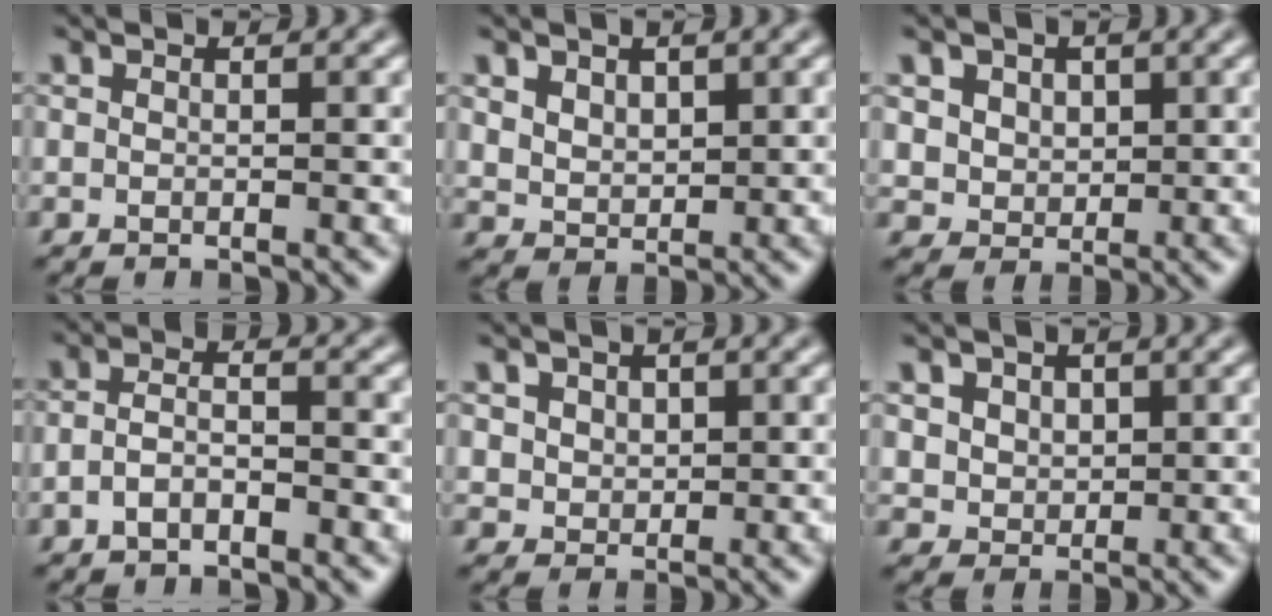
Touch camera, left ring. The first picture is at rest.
{"total": 2.7, "force": [1.2, 1.8, 1.6], "torque": [-0.033, -0.006, 0.027]}
{"total": 3.9, "force": [1.6, 3.2, 1.6], "torque": [-0.039, 0.000, 0.032]}
{"total": 2.4, "force": [-1.4, 1.0, 1.8], "torque": [-0.037, 0.006, -0.033]}
{"total": 2.8, "force": [1.2, 2.2, 1.2], "torque": [-0.033, 0.002, 0.028]}
{"total": 3.4, "force": [1.4, 2.8, 1.4], "torque": [-0.037, 0.000, 0.028]}